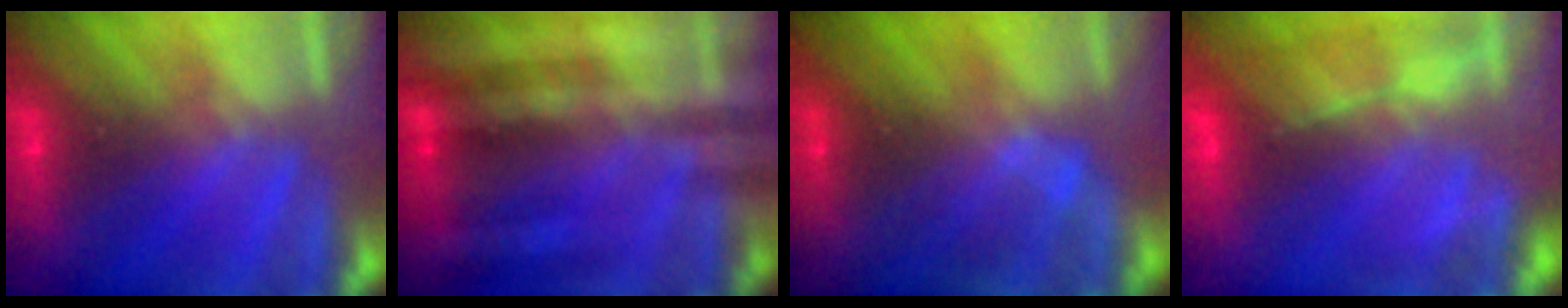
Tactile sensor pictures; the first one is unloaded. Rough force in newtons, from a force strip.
{"total": 2.6}
{"total": 1.7}
{"total": 7.9}